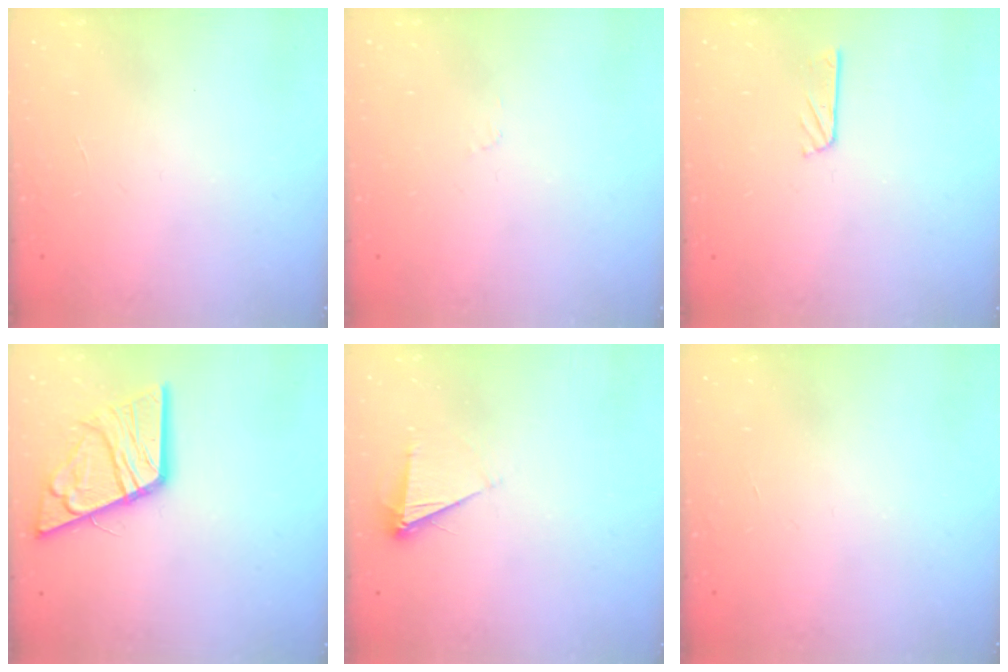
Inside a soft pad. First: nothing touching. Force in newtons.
{"total": 2.5, "press": 2.4, "slide": 0.3}
{"total": 3.0, "press": 3.0, "slide": 0.3}
{"total": 18.3, "press": 18.2, "slide": 2.0}
{"total": 3.4, "press": 3.3, "slide": 0.5}
{"total": 0.0}